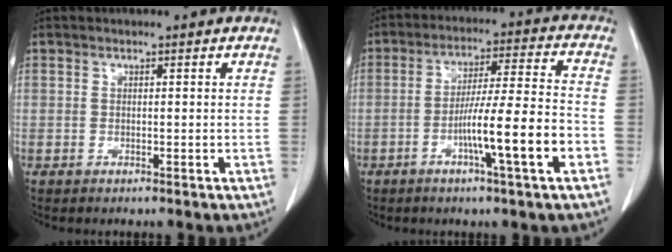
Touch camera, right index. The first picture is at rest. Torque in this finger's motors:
{"motor_torque": [1.62, -0.52, 0.54, 0.19]}